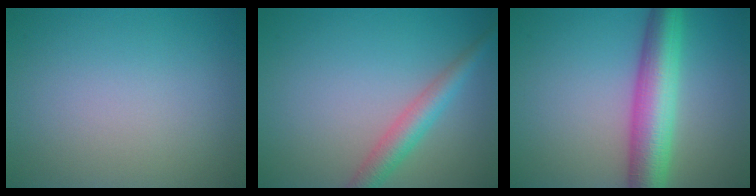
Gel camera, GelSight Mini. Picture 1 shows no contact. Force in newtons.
{"total": 3.2, "press": 3.2, "slide": 0.1}
{"total": 7.2, "press": 7.2, "slide": 0.3}